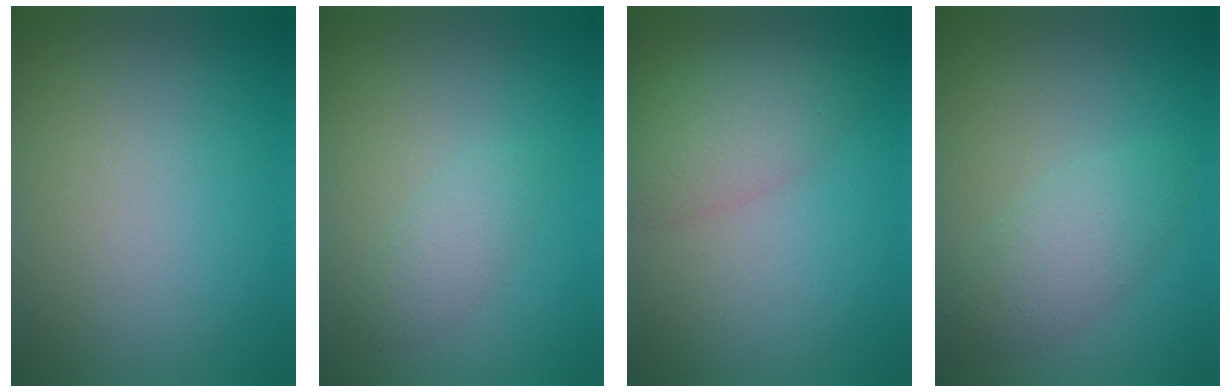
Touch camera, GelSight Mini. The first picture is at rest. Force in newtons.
{"total": 1.8, "press": 1.8, "slide": 0.1}
{"total": 4.6, "press": 4.6, "slide": 0.3}
{"total": 3.1, "press": 3.1, "slide": 0.1}